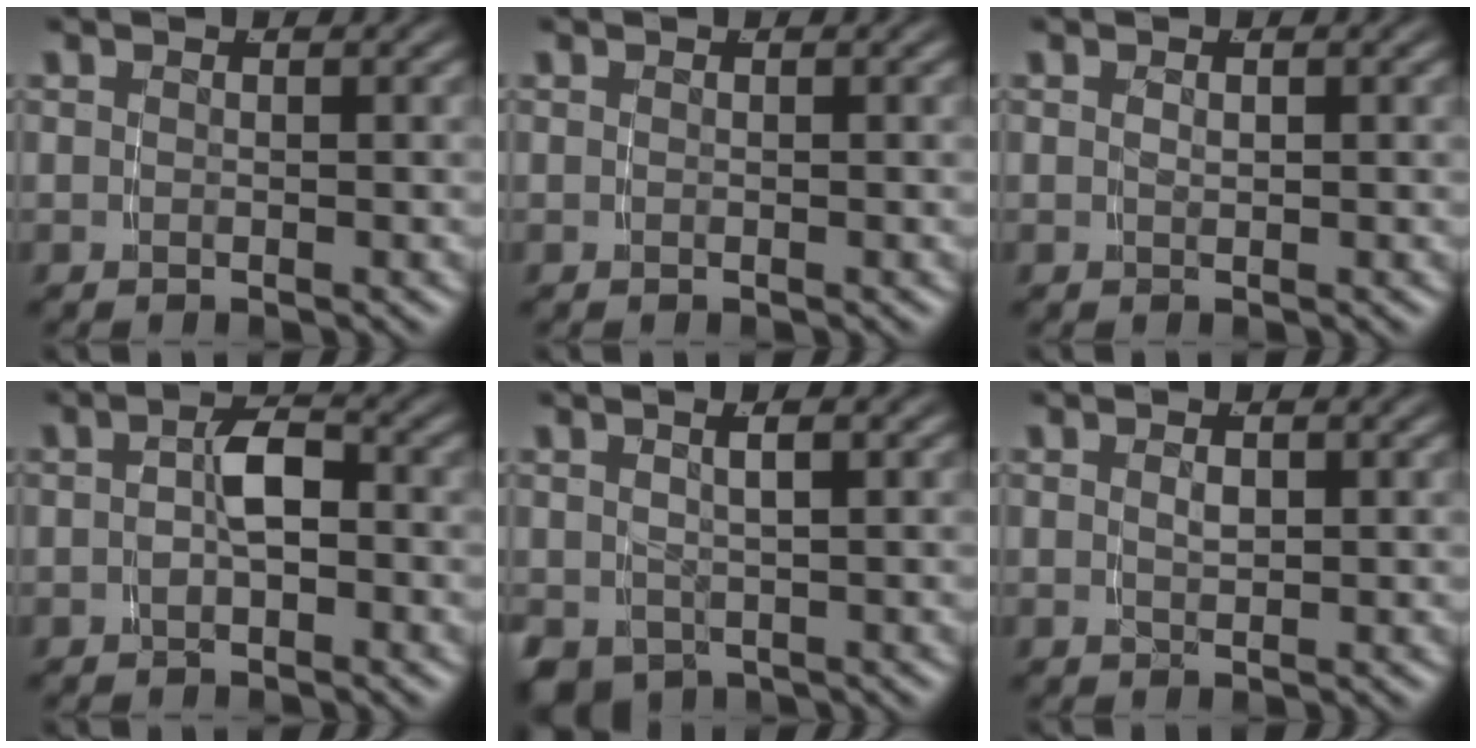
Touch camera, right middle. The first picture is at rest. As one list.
[{"total": 0.0}, {"total": 0.5, "force": [0.0, -0.3, 0.4], "torque": [-0.005, -0.001, 0.005]}, {"total": 3.2, "force": [-0.8, 1.4, 2.8], "torque": [-0.046, -0.002, -0.011]}, {"total": 3.9, "force": [-1.7, 2.5, 2.3], "torque": [-0.042, -0.014, -0.014]}, {"total": 1.0, "force": [0.0, -0.1, 1.0], "torque": [-0.019, -0.004, 0.006]}]